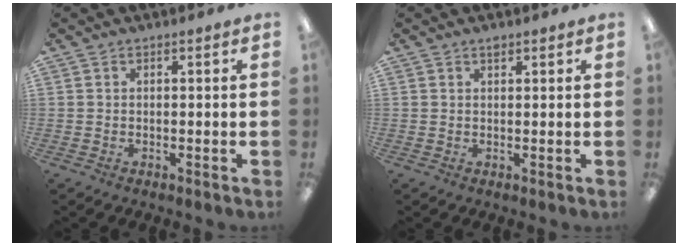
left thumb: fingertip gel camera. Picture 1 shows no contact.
{"total": 1.2, "force": [0.9, 0.5, 0.6], "torque": [-0.007, -0.003, 0.014]}